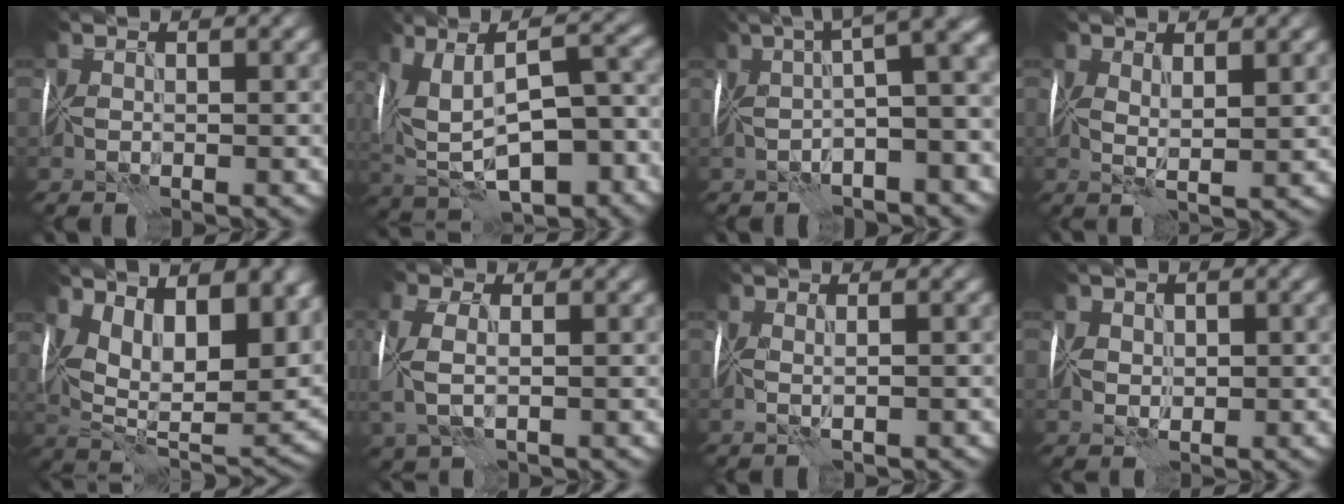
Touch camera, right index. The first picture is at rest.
{"total": 13.8, "force": [-0.5, 7.7, 11.4], "torque": [-0.172, 0.003, 0.050]}
{"total": 9.9, "force": [0.8, 3.3, 9.3], "torque": [-0.091, 0.038, 0.009]}
{"total": 2.3, "force": [1.4, 0.4, 1.7], "torque": [-0.030, -0.001, 0.025]}
{"total": 14.9, "force": [5.2, 7.6, 11.7], "torque": [-0.158, 0.005, 0.093]}
{"total": 5.0, "force": [0.3, 3.0, 4.1], "torque": [-0.096, 0.002, 0.008]}
{"total": 1.1, "force": [0.3, 0.0, 1.0], "torque": [-0.017, 0.002, 0.002]}
{"total": 1.8, "force": [0.4, 1.4, 0.9], "torque": [-0.017, 0.003, 0.006]}